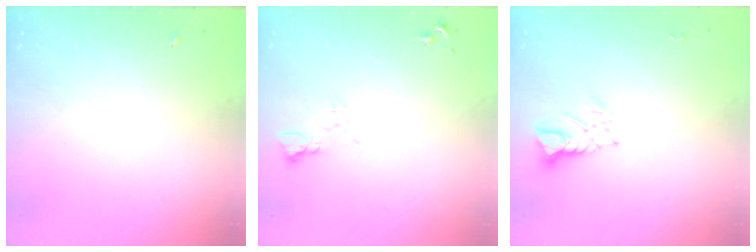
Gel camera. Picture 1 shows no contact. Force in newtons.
{"total": 6.6, "press": 6.6, "slide": 0.8}
{"total": 5.8, "press": 5.8, "slide": 0.3}